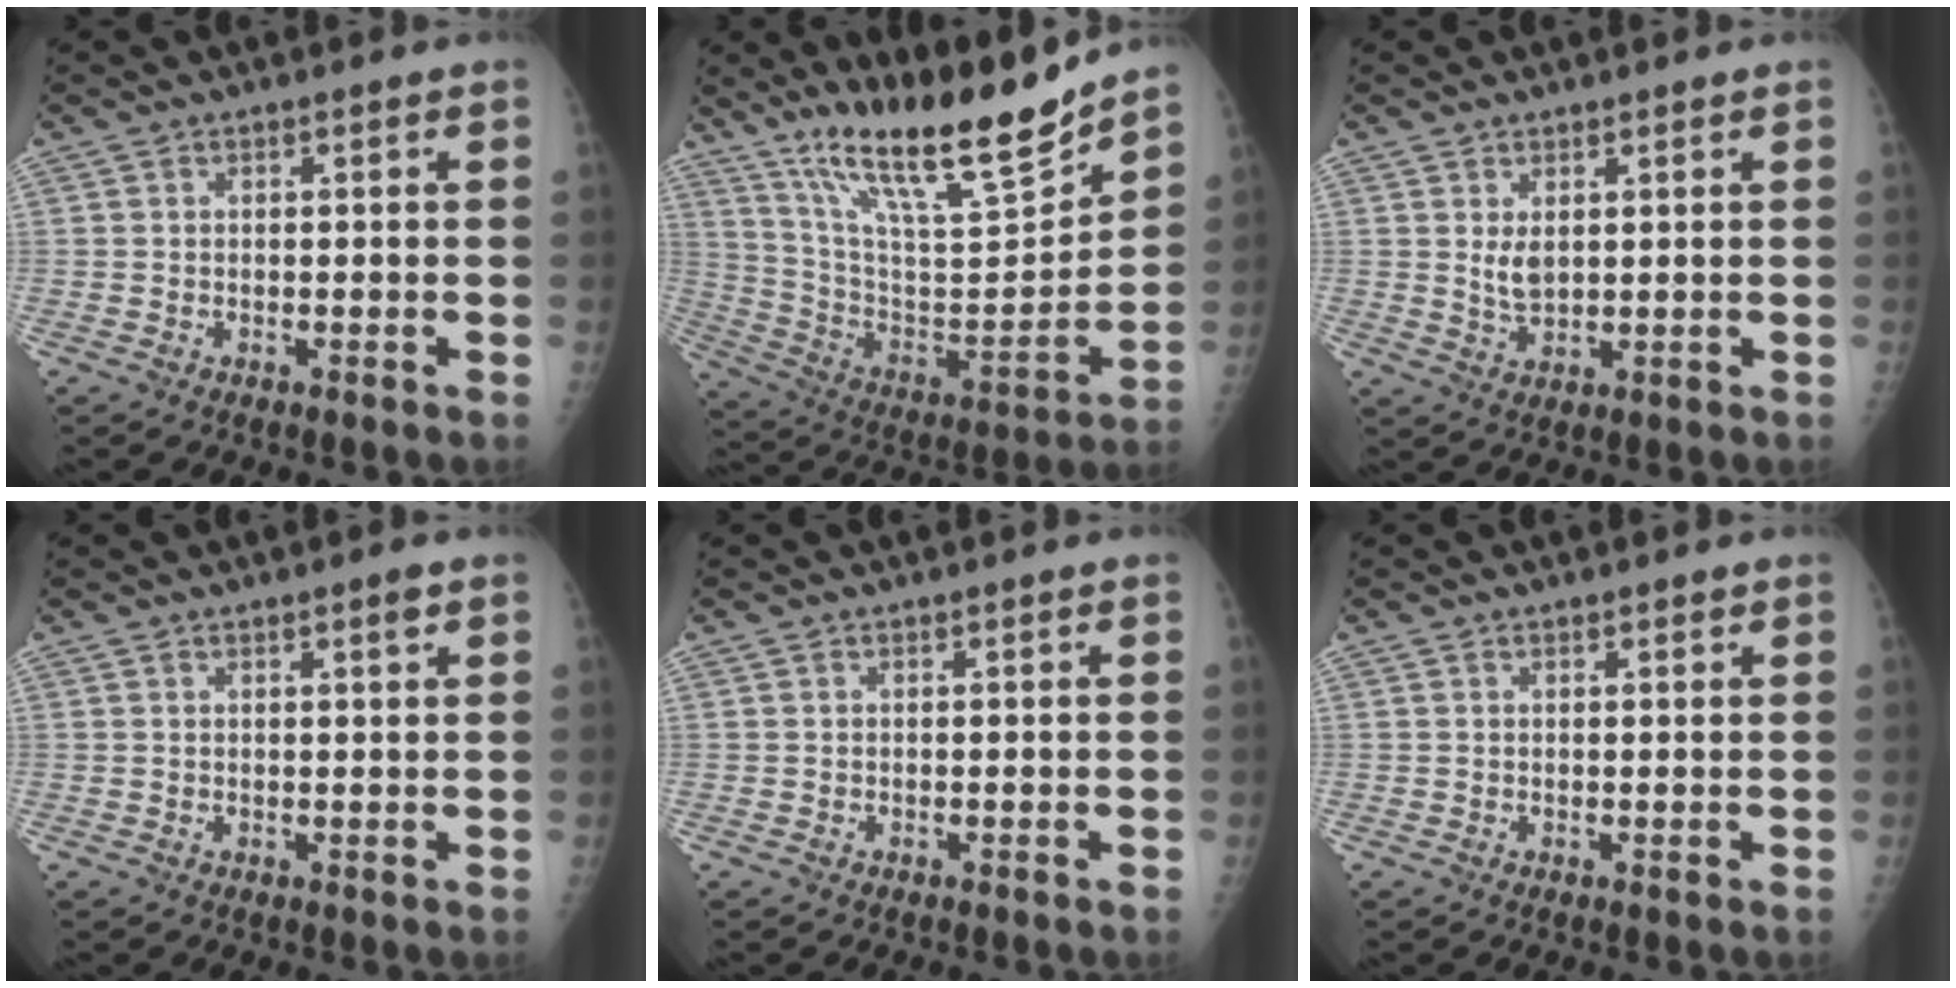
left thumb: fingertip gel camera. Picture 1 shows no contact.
{"total": 21.4, "force": [17.0, 3.5, 12.5], "torque": [-0.180, -0.096, 0.301]}
{"total": 3.4, "force": [1.2, 1.9, 2.5], "torque": [-0.039, -0.015, 0.028]}
{"total": 1.5, "force": [0.9, 0.2, 1.1], "torque": [-0.017, -0.006, 0.016]}
{"total": 0.0}
{"total": 0.7, "force": [0.6, 0.3, 0.2], "torque": [-0.001, -0.004, 0.008]}